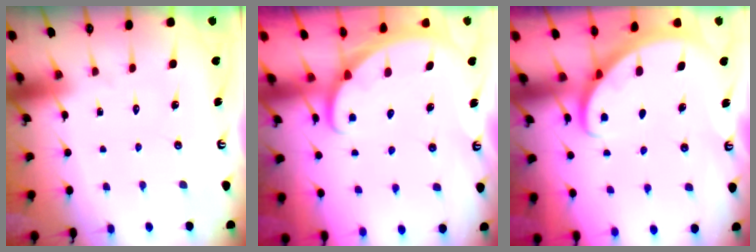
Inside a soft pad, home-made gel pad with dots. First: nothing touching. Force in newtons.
{"total": 2.1, "press": 2.1, "slide": 0.0}
{"total": 2.8, "press": 2.8, "slide": 0.2}